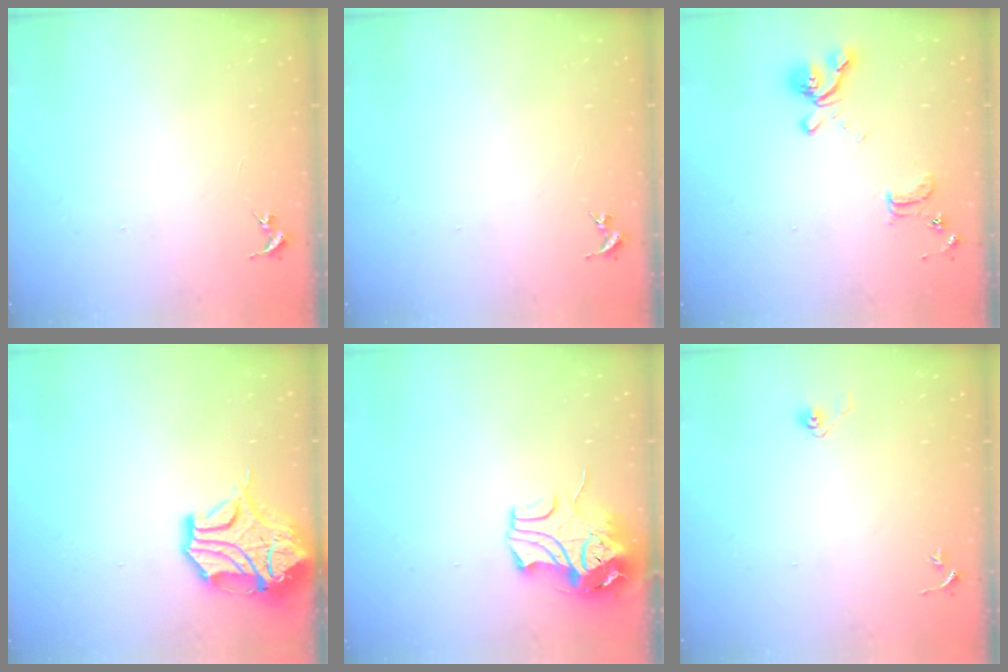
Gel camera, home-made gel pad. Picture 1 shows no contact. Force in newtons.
{"total": 0.0}
{"total": 14.2, "press": 14.1, "slide": 1.6}
{"total": 15.8, "press": 15.6, "slide": 2.5}
{"total": 10.8, "press": 10.6, "slide": 1.6}
{"total": 3.6, "press": 3.0, "slide": 2.1}